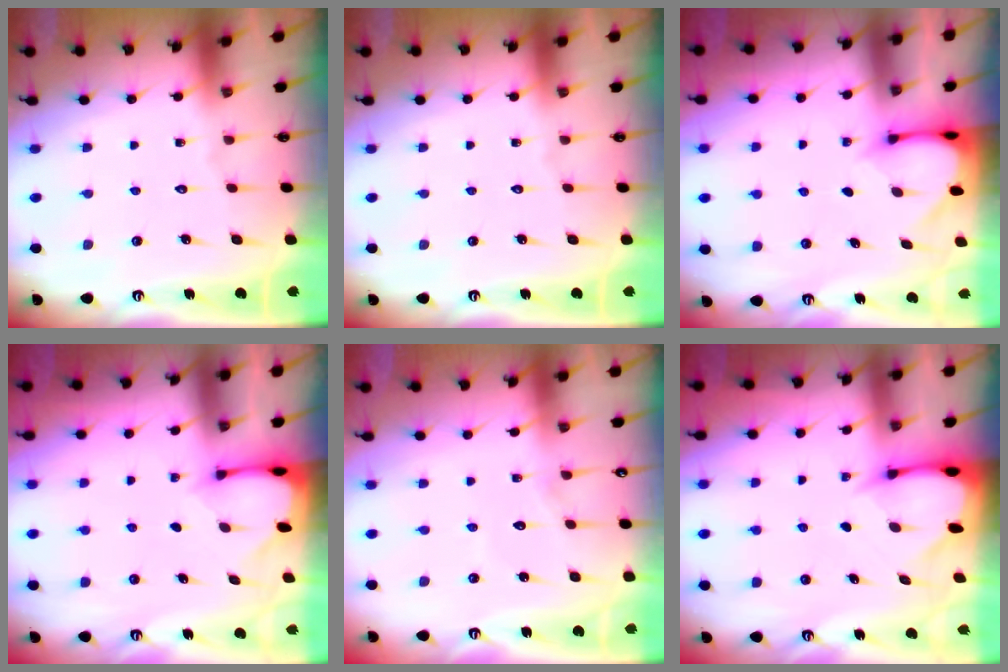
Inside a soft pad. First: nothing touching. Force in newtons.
{"total": 0.0}
{"total": 2.9, "press": 2.9, "slide": 0.2}
{"total": 2.7, "press": 2.7, "slide": 0.3}
{"total": 5.4, "press": 5.4, "slide": 0.5}
{"total": 3.1, "press": 3.0, "slide": 0.4}